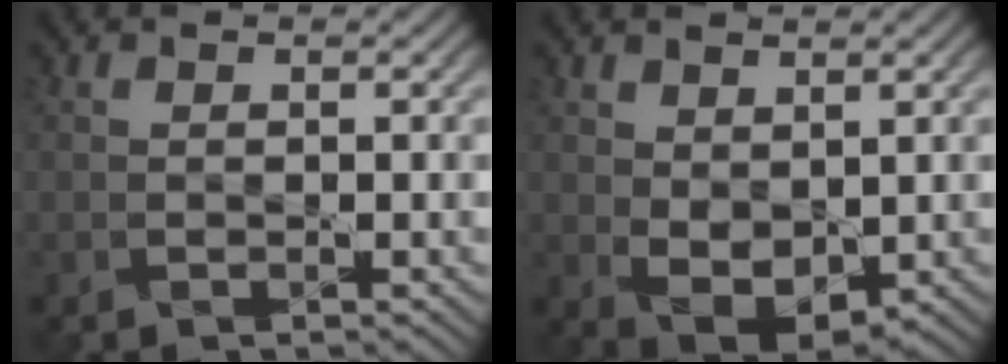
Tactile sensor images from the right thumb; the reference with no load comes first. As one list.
[{"total": 4.9, "force": [0.9, 3.1, 3.6], "torque": [-0.078, -0.009, 0.021]}]